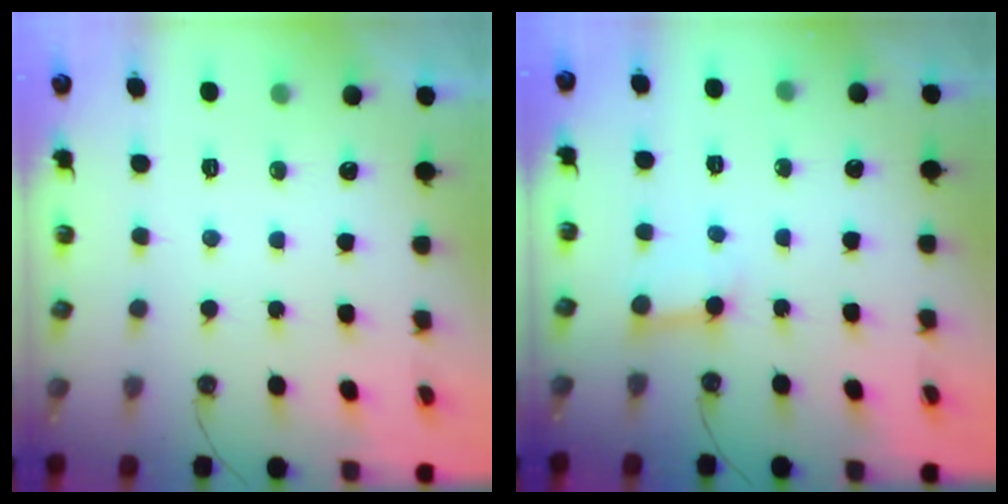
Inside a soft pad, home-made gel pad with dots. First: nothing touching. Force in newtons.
{"total": 3.8, "press": 3.8, "slide": 0.4}